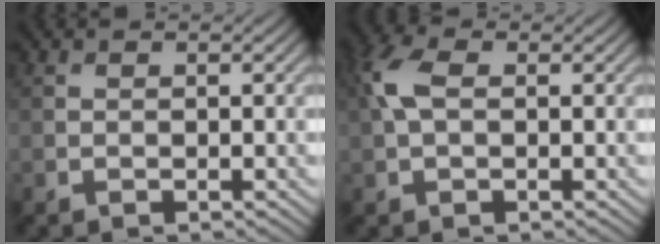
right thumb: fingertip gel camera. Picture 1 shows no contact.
{"total": 4.4, "force": [0.8, 2.5, 3.6], "torque": [-0.094, 0.013, 0.010]}